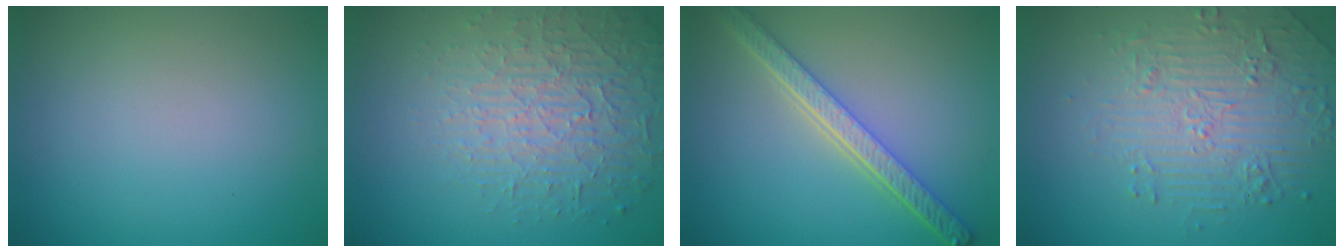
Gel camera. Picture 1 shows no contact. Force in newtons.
{"total": 5.1, "press": 4.3, "slide": 2.6}
{"total": 5.2, "press": 4.0, "slide": 3.3}
{"total": 4.9, "press": 3.9, "slide": 3.0}